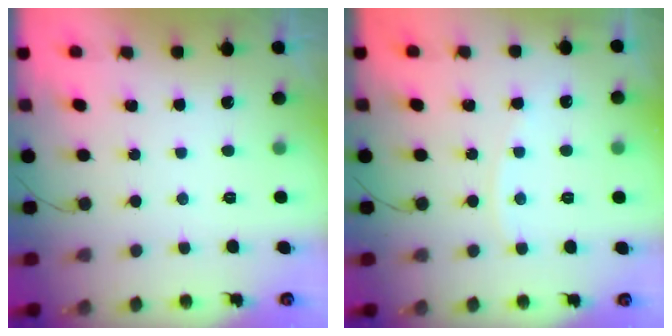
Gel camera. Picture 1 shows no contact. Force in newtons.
{"total": 3.5, "press": 3.5, "slide": 0.6}